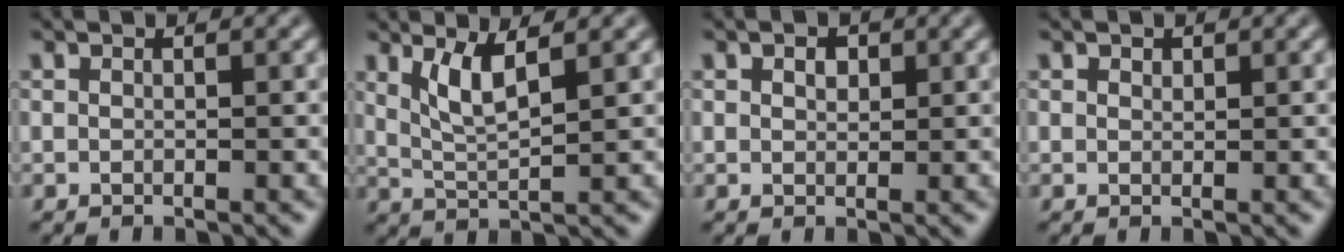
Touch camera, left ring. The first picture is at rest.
{"total": 3.3, "force": [1.7, 0.7, 2.7], "torque": [-0.059, -0.008, 0.039]}
{"total": 1.2, "force": [0.5, 0.8, 0.7], "torque": [-0.011, 0.001, 0.008]}
{"total": 0.5, "force": [0.4, 0.3, 0.1], "torque": [-0.002, -0.002, 0.008]}